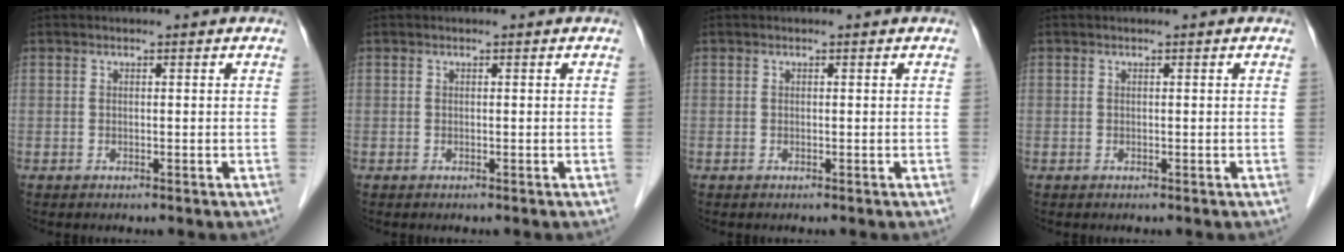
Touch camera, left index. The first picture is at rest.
{"total": 0.0}
{"total": 0.0}
{"total": 0.0}